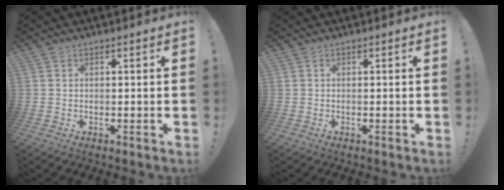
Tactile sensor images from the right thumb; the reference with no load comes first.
{"total": 0.0}